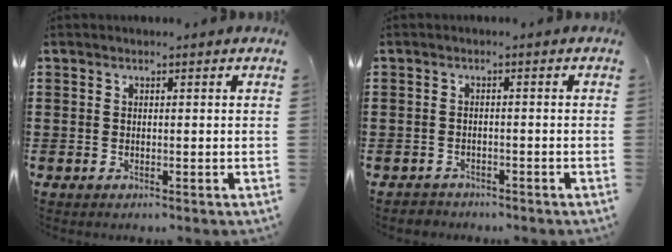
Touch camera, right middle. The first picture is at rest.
{"total": 1.4, "force": [-1.3, 0.5, -0.2], "torque": [-0.002, 0.001, -0.029]}